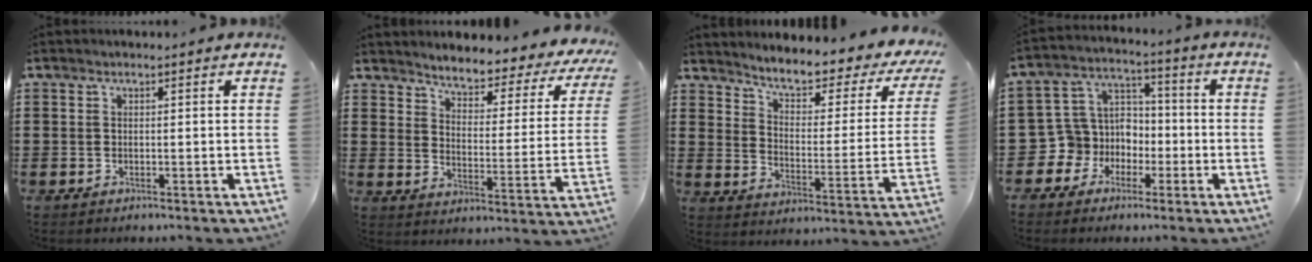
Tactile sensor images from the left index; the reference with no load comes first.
{"total": 3.5, "force": [3.3, 0.4, 1.2], "torque": [-0.036, -0.035, 0.044]}
{"total": 4.9, "force": [4.0, 0.5, 2.7], "torque": [-0.065, -0.035, 0.057]}
{"total": 7.6, "force": [-1.9, 7.2, 1.5], "torque": [-0.082, -0.002, -0.040]}